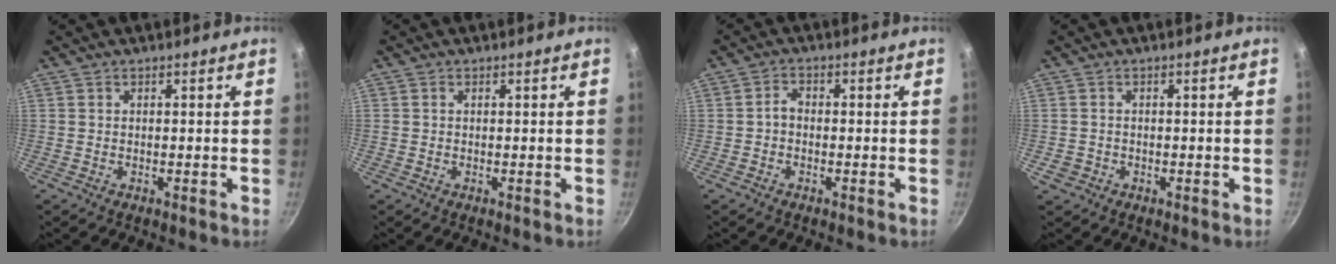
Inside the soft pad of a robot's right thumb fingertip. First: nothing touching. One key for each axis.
{"total": 0.5, "fx": 0.1, "fy": 0.4, "fz": 0.2, "tx": -0.002, "ty": 0.004, "tz": 0.001}
{"total": 2.2, "fx": -0.6, "fy": 1.6, "fz": 1.4, "tx": -0.024, "ty": 0.014, "tz": -0.015}
{"total": 2.0, "fx": -0.7, "fy": 1.7, "fz": 0.7, "tx": -0.012, "ty": 0.004, "tz": -0.007}